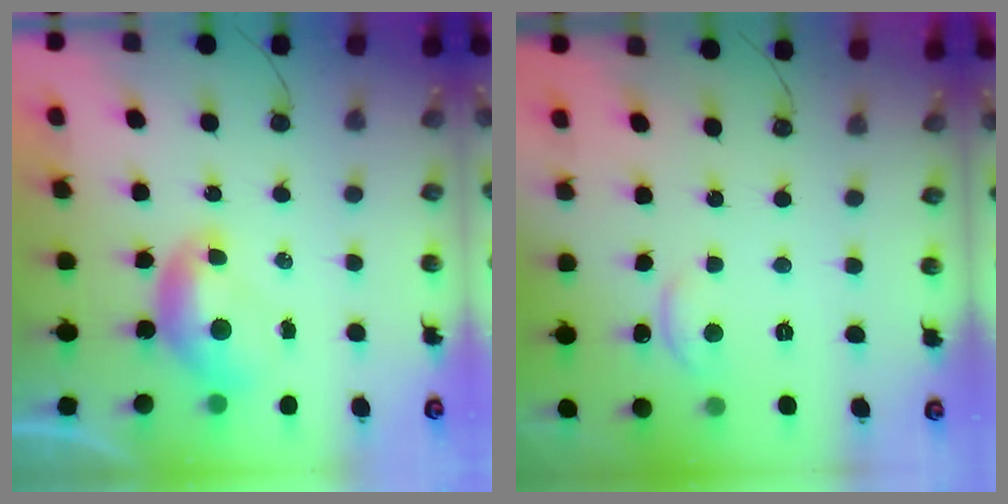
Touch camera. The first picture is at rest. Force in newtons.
{"total": 1.0, "press": 0.9, "slide": 0.4}